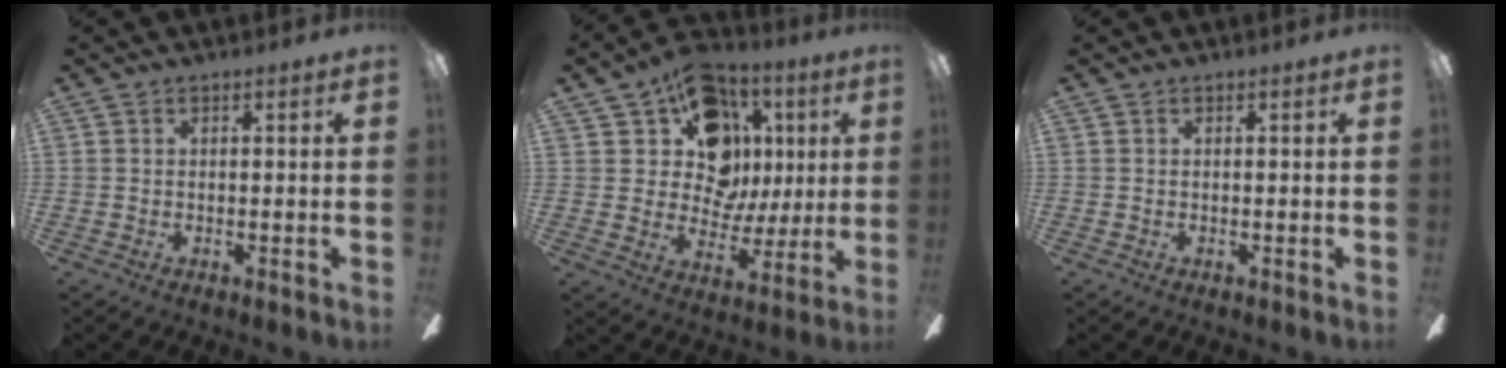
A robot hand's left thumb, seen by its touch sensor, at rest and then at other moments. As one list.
[{"total": 17.4, "force": [7.0, 13.3, 8.8], "torque": [-0.132, -0.022, 0.136]}, {"total": 0.0}]